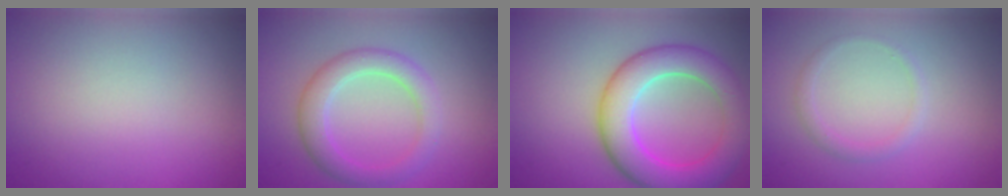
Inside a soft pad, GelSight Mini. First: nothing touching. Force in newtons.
{"total": 3.7, "press": 3.7, "slide": 0.0}
{"total": 7.3, "press": 7.3, "slide": 0.1}
{"total": 1.2, "press": 1.1, "slide": 0.1}